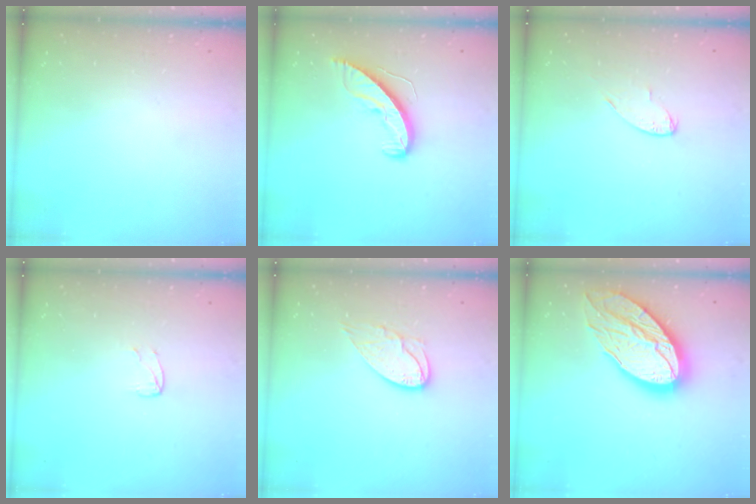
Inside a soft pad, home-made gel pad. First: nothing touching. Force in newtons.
{"total": 8.8, "press": 8.7, "slide": 1.1}
{"total": 3.6, "press": 3.6, "slide": 0.4}
{"total": 3.0, "press": 3.0, "slide": 0.3}
{"total": 8.5, "press": 8.5, "slide": 0.5}
{"total": 22.5, "press": 22.4, "slide": 1.8}